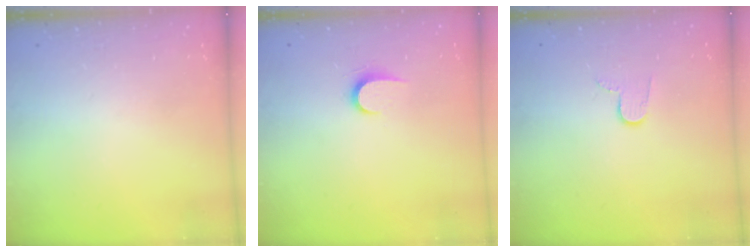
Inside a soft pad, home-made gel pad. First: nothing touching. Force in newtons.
{"total": 6.1, "press": 6.1, "slide": 0.6}
{"total": 5.8, "press": 5.8, "slide": 0.6}